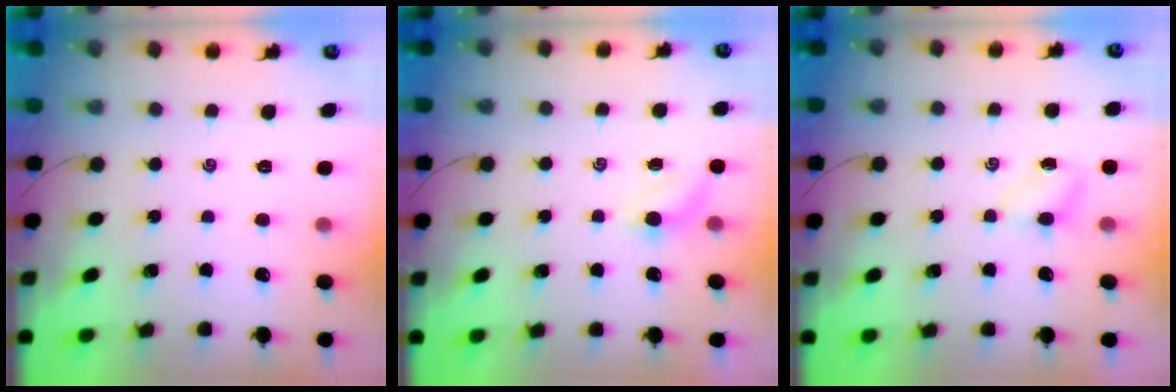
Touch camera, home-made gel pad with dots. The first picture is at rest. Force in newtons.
{"total": 3.5, "press": 3.4, "slide": 0.9}
{"total": 3.0, "press": 2.9, "slide": 0.9}